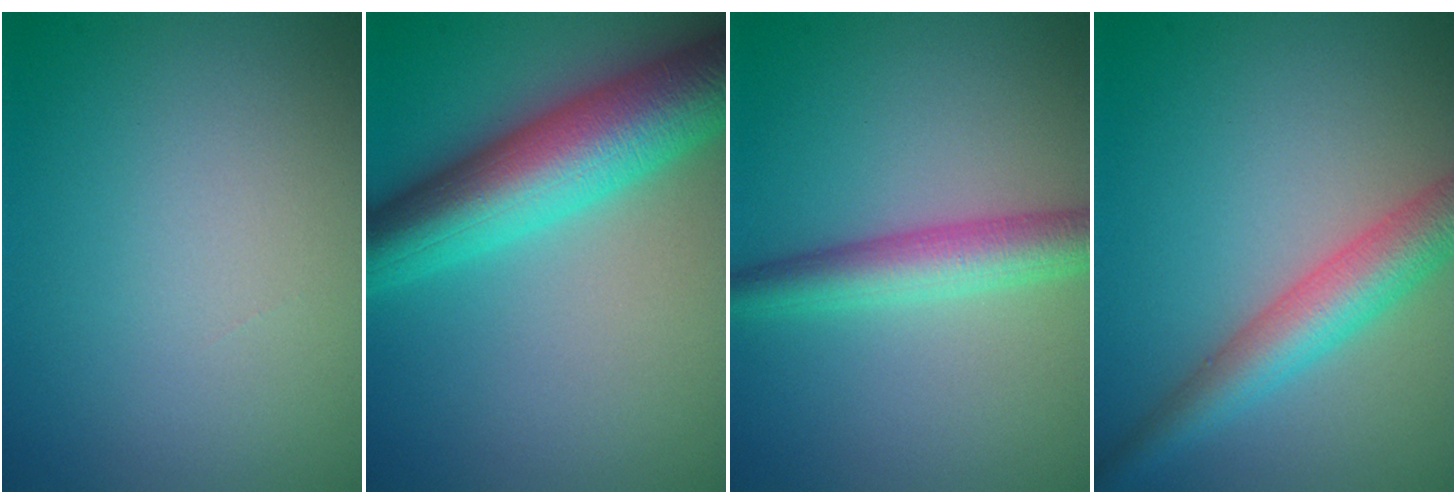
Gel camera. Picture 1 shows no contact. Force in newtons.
{"total": 10.0, "press": 10.0, "slide": 0.2}
{"total": 4.3, "press": 4.3, "slide": 0.1}
{"total": 5.2, "press": 5.2, "slide": 0.2}